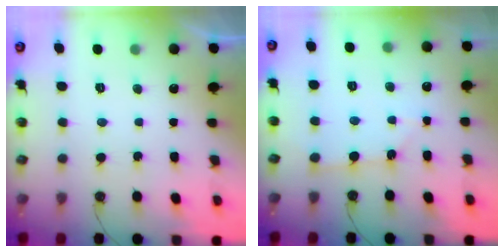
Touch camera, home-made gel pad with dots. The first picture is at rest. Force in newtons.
{"total": 3.0, "press": 2.9, "slide": 0.4}